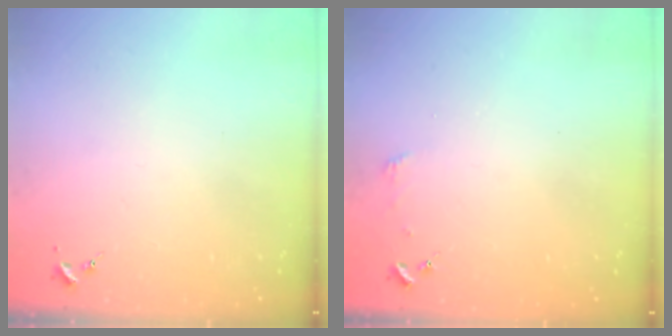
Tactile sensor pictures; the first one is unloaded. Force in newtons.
{"total": 2.4, "press": 2.4, "slide": 0.2}